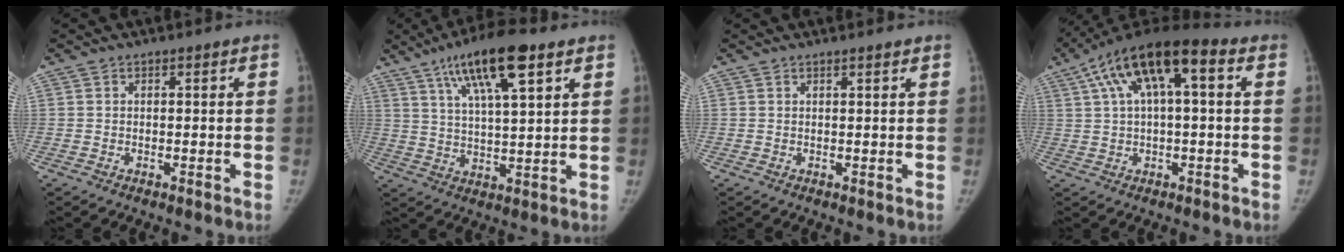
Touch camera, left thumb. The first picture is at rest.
{"total": 14.3, "force": [7.6, 3.8, 11.5], "torque": [-0.183, -0.017, 0.134]}
{"total": 1.4, "force": [1.3, 0.1, 0.6], "torque": [-0.001, 0.005, 0.020]}
{"total": 15.0, "force": [4.6, 5.8, 13.0], "torque": [-0.224, 0.036, 0.071]}